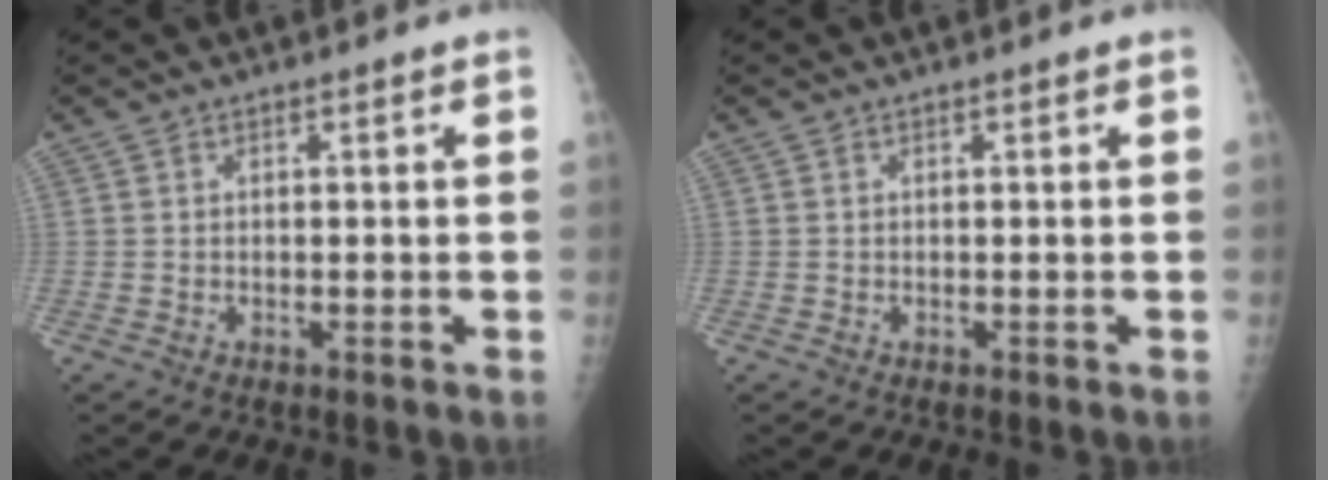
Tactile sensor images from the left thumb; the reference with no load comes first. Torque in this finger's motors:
{"motor_torque": [-0.45, 0.48, 0.04, 0.03, 0.00]}